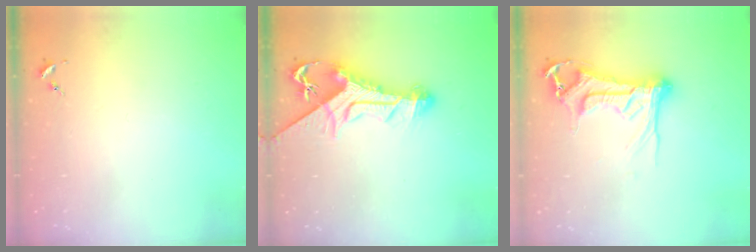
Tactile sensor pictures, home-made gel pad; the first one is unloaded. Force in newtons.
{"total": 15.6, "press": 15.5, "slide": 1.4}
{"total": 15.8, "press": 15.7, "slide": 1.5}